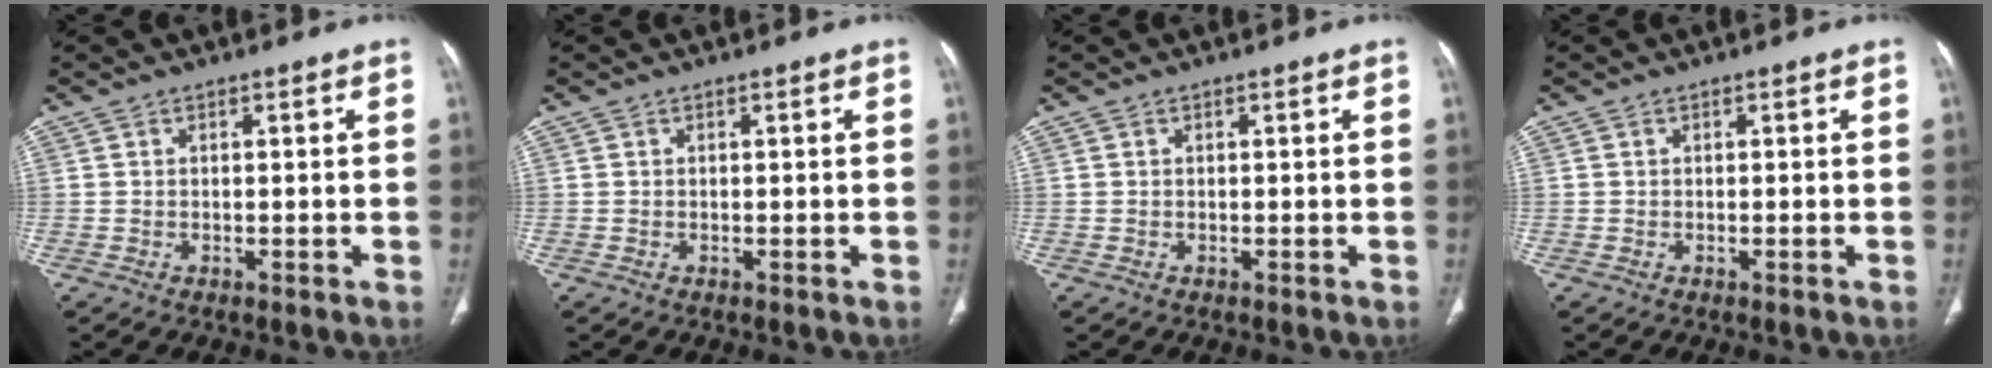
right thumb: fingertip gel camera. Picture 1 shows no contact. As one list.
[{"total": 0.0}, {"total": 0.0}, {"total": 0.0}]